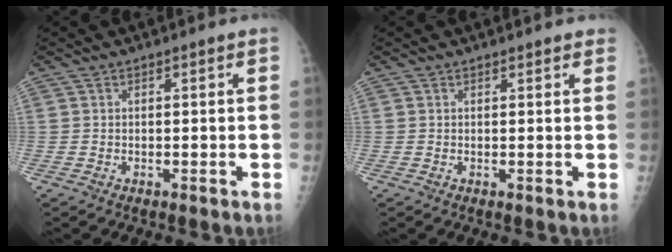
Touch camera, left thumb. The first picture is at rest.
{"total": 1.4, "force": [1.2, 0.5, 0.5], "torque": [0.003, 0.000, 0.012]}